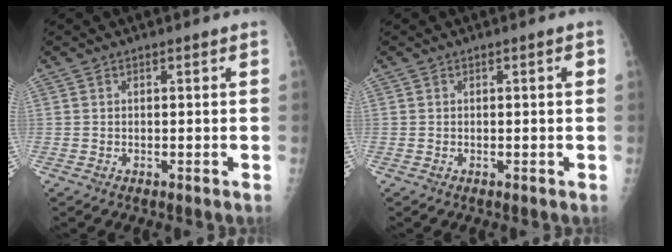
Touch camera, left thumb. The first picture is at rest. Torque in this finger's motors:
{"motor_torque": [0.34, 0.30, 0.10, -0.01, 0.00]}